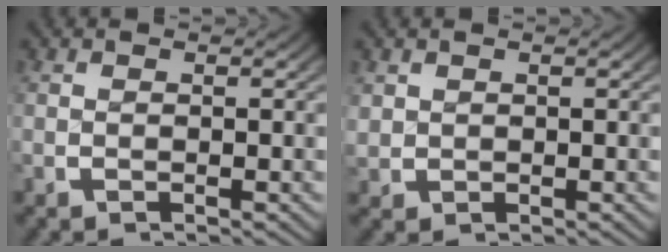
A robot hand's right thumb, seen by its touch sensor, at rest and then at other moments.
{"total": 1.0, "force": [0.6, 0.8, -0.3], "torque": [0.001, -0.004, 0.019]}